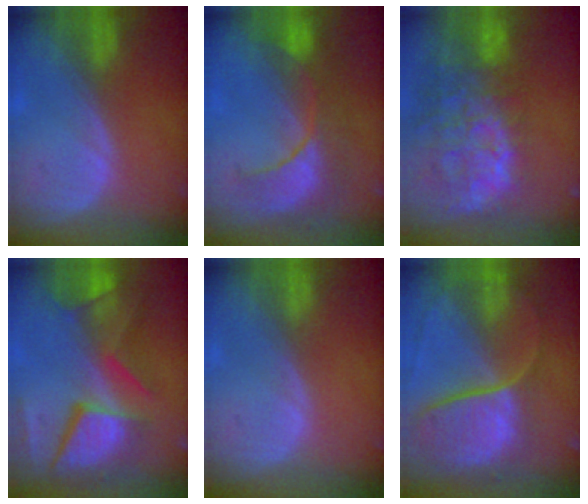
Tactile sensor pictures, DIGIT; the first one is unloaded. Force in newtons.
{"total": 8.1, "press": 8.1, "slide": 0.7}
{"total": 13.8, "press": 11.2, "slide": 8.0}
{"total": 12.4, "press": 10.2, "slide": 7.0}
{"total": 0.0}
{"total": 11.2, "press": 9.3, "slide": 6.3}